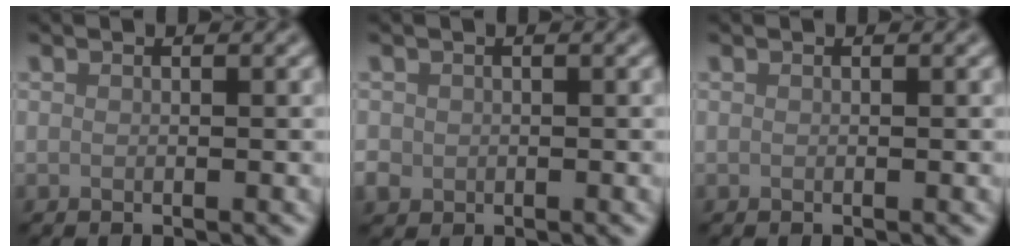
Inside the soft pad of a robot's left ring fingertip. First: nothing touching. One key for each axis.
{"total": 1.4, "fx": -0.1, "fy": 1.3, "fz": 0.3, "tx": -0.004, "ty": -0.004, "tz": -0.006}
{"total": 0.0}